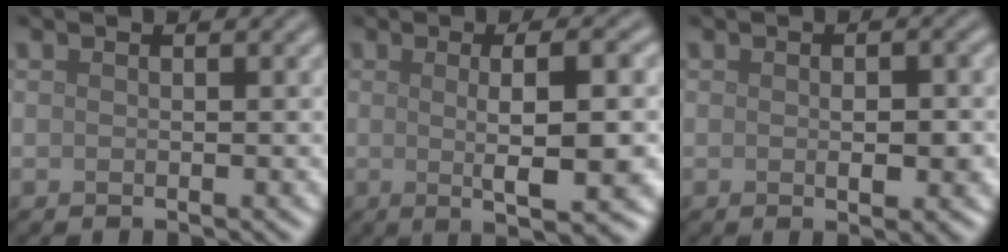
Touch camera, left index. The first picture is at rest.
{"total": 7.6, "force": [-0.2, 1.9, 7.3], "torque": [-0.098, 0.002, 0.000]}
{"total": 2.8, "force": [-0.2, 1.2, 2.5], "torque": [-0.036, -0.003, 0.000]}